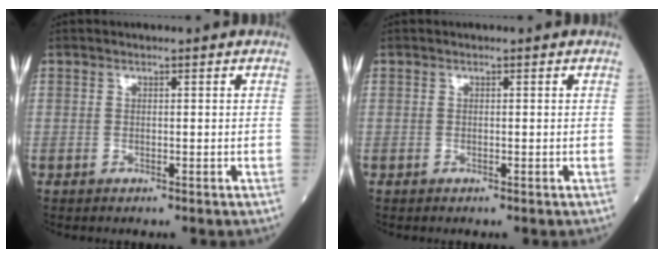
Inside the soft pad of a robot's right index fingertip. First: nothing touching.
{"total": 0.0}